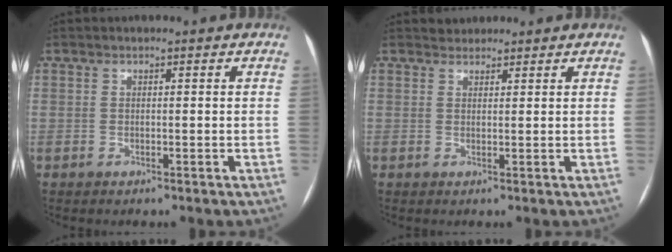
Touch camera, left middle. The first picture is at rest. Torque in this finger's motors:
{"motor_torque": [0.00, 0.00, -0.01, -0.01]}